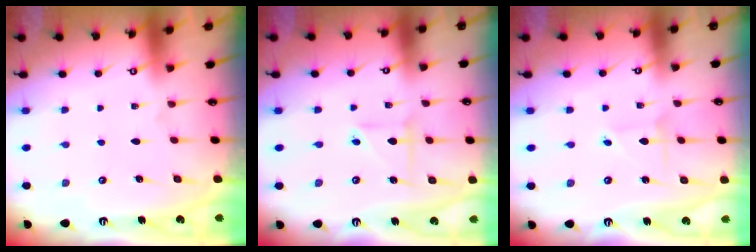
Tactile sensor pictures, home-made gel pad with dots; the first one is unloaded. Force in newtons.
{"total": 3.9, "press": 3.9, "slide": 0.4}
{"total": 1.4, "press": 1.4, "slide": 0.1}